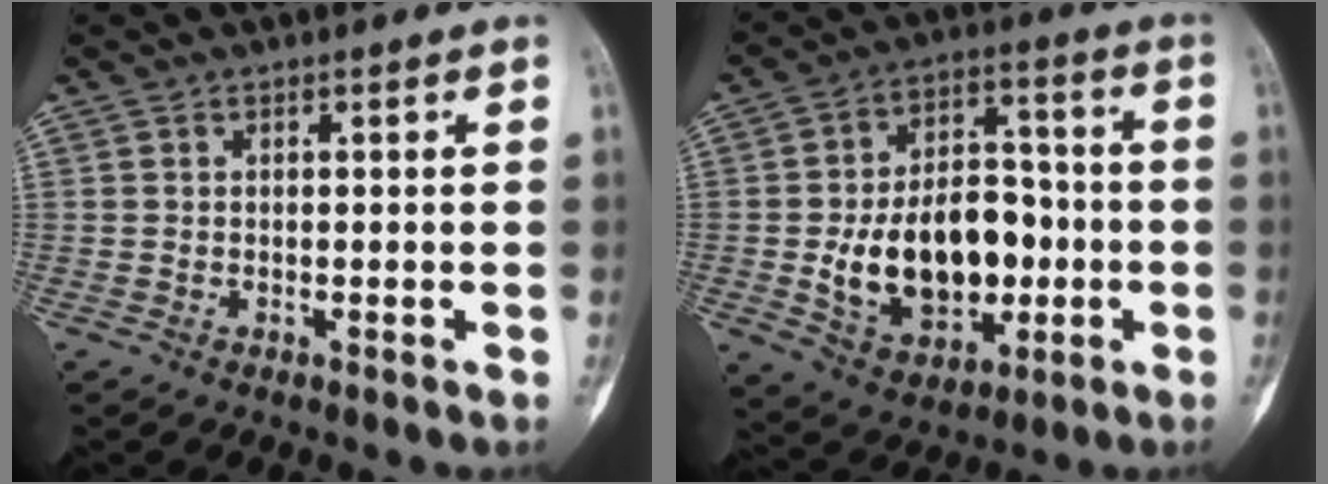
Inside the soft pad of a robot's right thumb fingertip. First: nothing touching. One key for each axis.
{"total": 18.8, "fx": -2.8, "fy": 12.4, "fz": 13.8, "tx": -0.185, "ty": 0.028, "tz": -0.029}